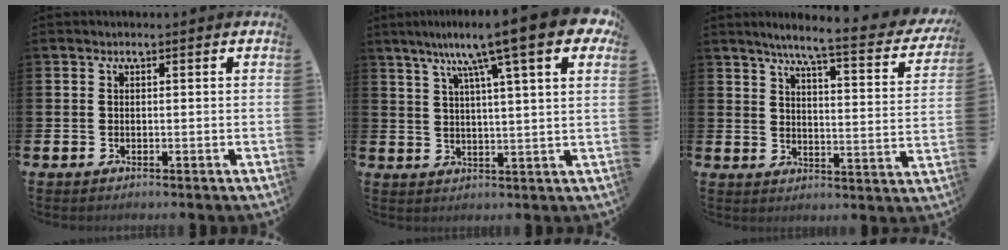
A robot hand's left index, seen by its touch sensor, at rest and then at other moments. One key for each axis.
{"total": 11.7, "fx": 8.5, "fy": 1.3, "fz": 8.0, "tx": -0.153, "ty": -0.030, "tz": 0.135}
{"total": 6.6, "fx": 5.5, "fy": 0.2, "fz": 3.6, "tx": -0.069, "ty": -0.048, "tz": 0.082}